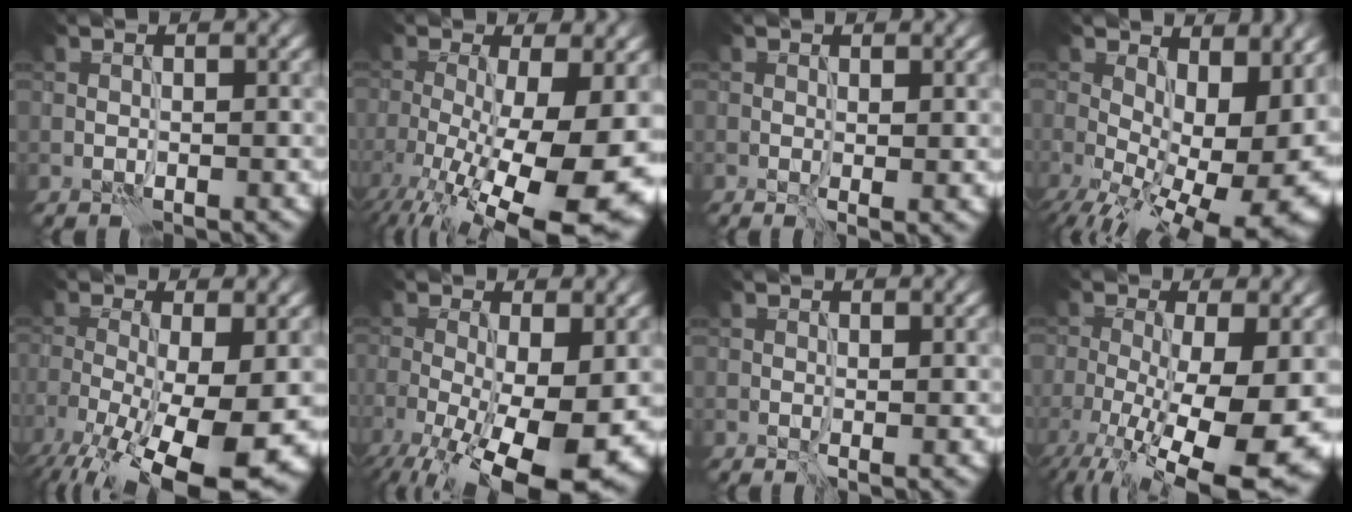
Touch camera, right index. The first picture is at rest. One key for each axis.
{"total": 15.8, "fx": -5.1, "fy": 5.7, "fz": 13.8, "tx": -0.224, "ty": -0.035, "tz": -0.069}
{"total": 1.4, "fx": 0.1, "fy": 0.3, "fz": 1.3, "tx": -0.017, "ty": -0.005, "tz": 0.000}
{"total": 15.4, "fx": -0.9, "fy": 8.3, "fz": 12.9, "tx": -0.188, "ty": -0.039, "tz": 0.019}
{"total": 14.0, "fx": -5.8, "fy": 4.9, "fz": 11.8, "tx": -0.207, "ty": -0.035, "tz": -0.086}
{"total": 13.4, "fx": -4.0, "fy": 5.2, "fz": 11.7, "tx": -0.183, "ty": -0.027, "tz": -0.053}
{"total": 0.8, "fx": 0.1, "fy": 0.2, "fz": 0.7, "tx": -0.009, "ty": -0.002, "tz": 0.000}
{"total": 14.6, "fx": -4.6, "fy": 5.4, "fz": 12.8, "tx": -0.210, "ty": -0.029, "tz": -0.067}